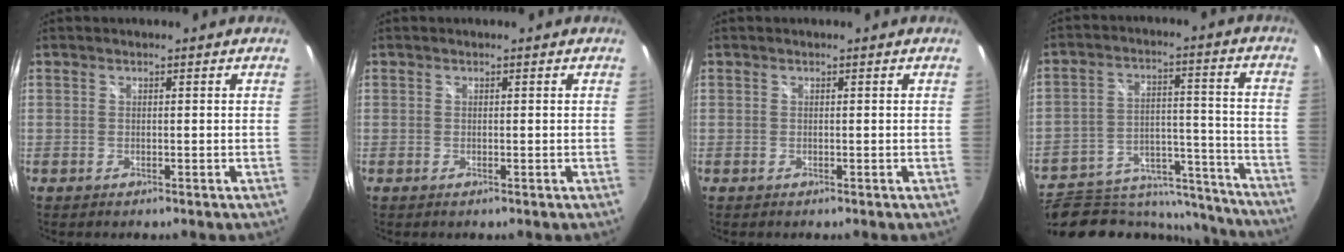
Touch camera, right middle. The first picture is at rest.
{"total": 0.0}
{"total": 0.0}
{"total": 20.1, "force": [-16.1, 9.5, 7.5], "torque": [-0.137, 0.040, -0.197]}